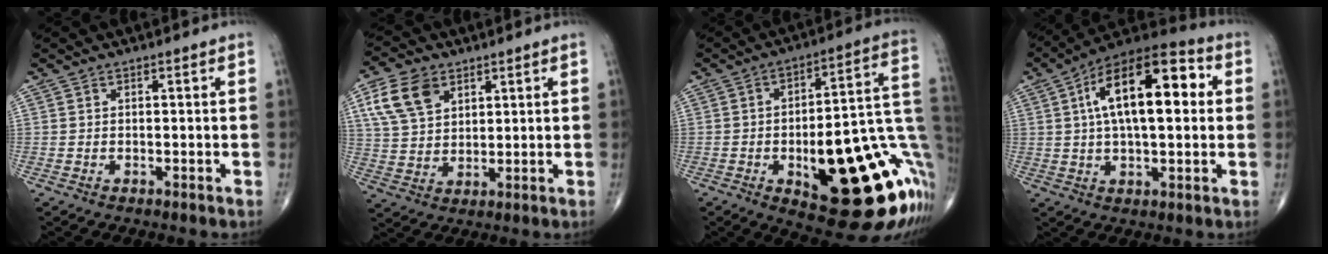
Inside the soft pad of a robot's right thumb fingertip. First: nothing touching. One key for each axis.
{"total": 10.3, "fx": 4.8, "fy": 6.7, "fz": 6.2, "tx": -0.105, "ty": -0.009, "tz": 0.096}
{"total": 29.5, "fx": -8.0, "fy": 10.2, "fz": 26.5, "tx": -0.282, "ty": 0.029, "tz": -0.091}
{"total": 19.6, "fx": 3.8, "fy": 8.7, "fz": 17.2, "tx": -0.262, "ty": 0.024, "tz": 0.052}